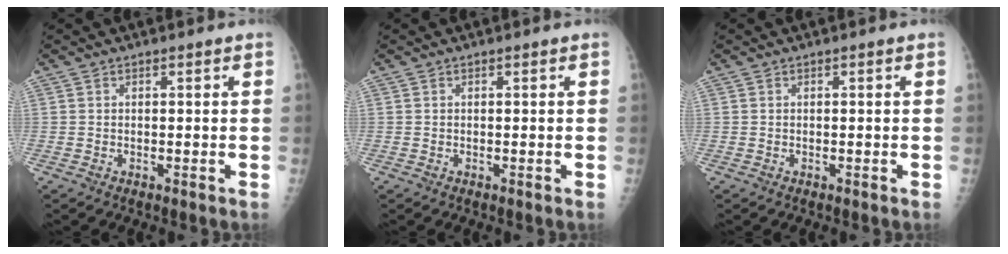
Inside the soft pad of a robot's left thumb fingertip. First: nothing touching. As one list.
[{"total": 0.0}, {"total": 0.0}]